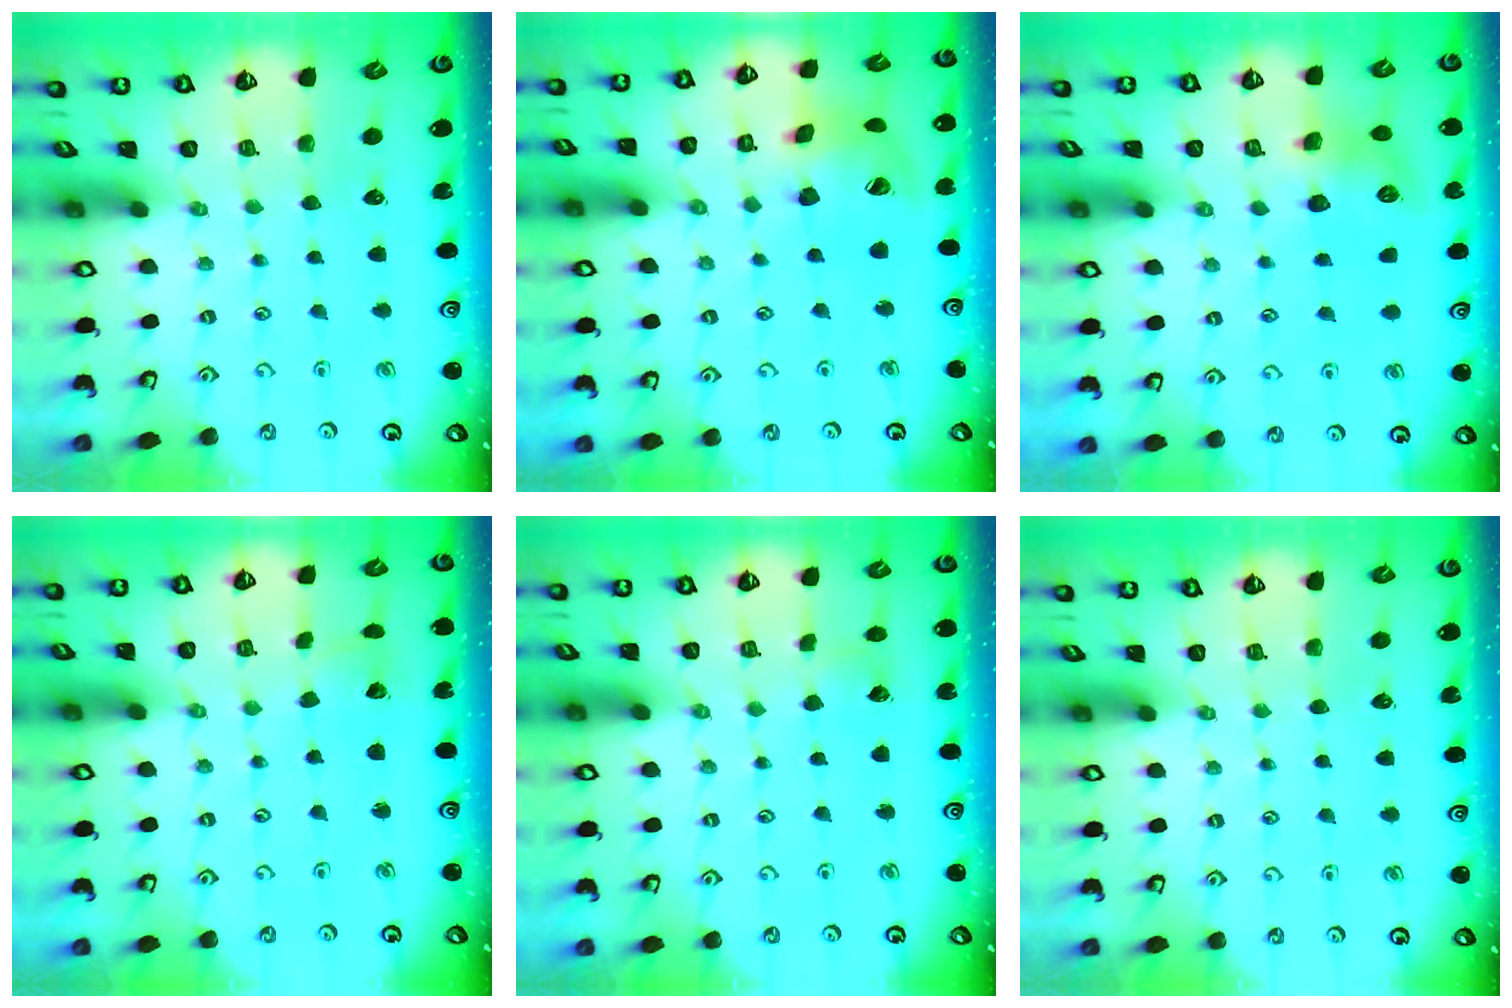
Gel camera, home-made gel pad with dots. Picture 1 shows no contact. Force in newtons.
{"total": 16.1, "press": 15.9, "slide": 2.6}
{"total": 8.5, "press": 8.5, "slide": 0.5}
{"total": 2.2, "press": 2.2, "slide": 0.3}
{"total": 3.1, "press": 3.1, "slide": 0.3}
{"total": 0.0}